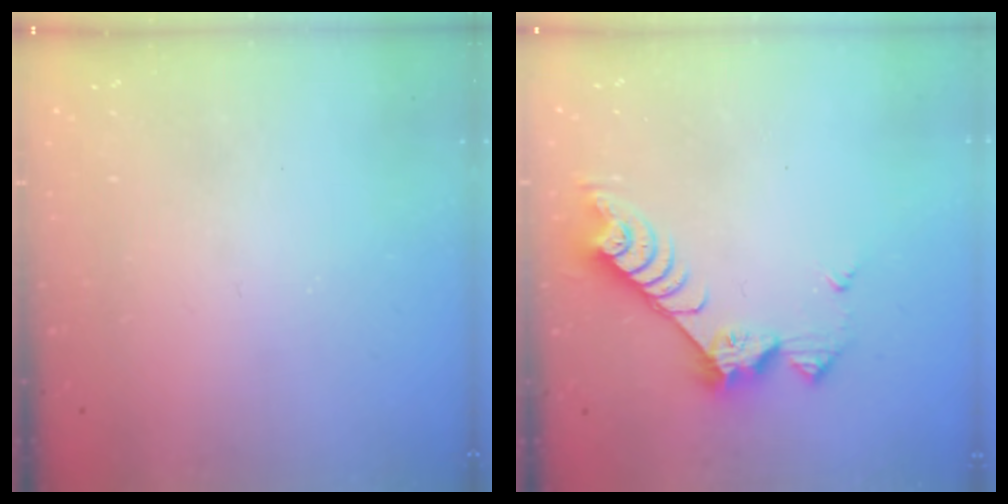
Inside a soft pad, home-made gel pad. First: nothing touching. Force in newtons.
{"total": 8.4, "press": 8.3, "slide": 0.7}